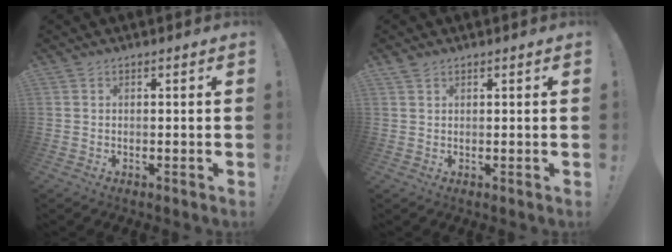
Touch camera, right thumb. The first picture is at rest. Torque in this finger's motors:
{"motor_torque": [-0.32, 0.08, 0.31, -0.13, 0.00]}